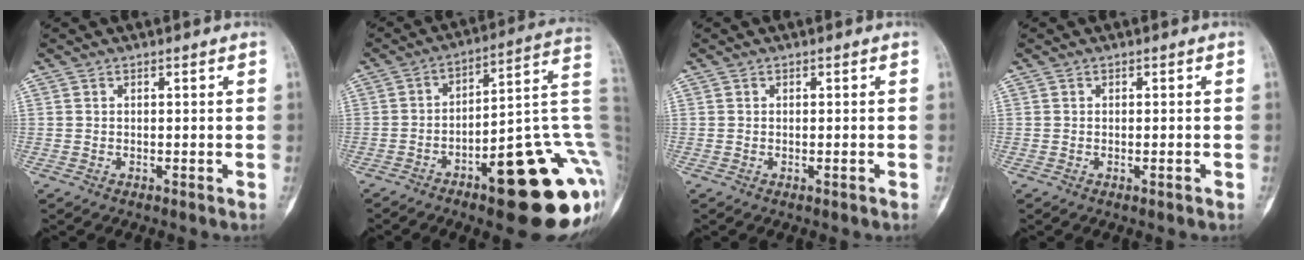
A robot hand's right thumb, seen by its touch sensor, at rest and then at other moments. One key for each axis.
{"total": 25.0, "fx": -8.1, "fy": 7.1, "fz": 22.5, "tx": -0.223, "ty": 0.053, "tz": -0.101}
{"total": 0.6, "fx": -0.3, "fy": 0.2, "fz": 0.5, "tx": -0.006, "ty": 0.000, "tz": -0.002}
{"total": 0.8, "fx": -0.4, "fy": 0.2, "fz": 0.7, "tx": -0.009, "ty": 0.001, "tz": -0.002}